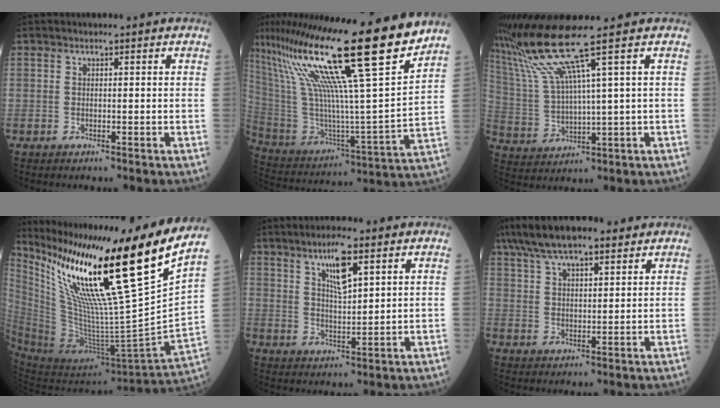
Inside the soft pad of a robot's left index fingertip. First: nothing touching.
{"total": 27.7, "force": [19.6, -0.6, 19.5], "torque": [-0.363, -0.021, 0.331]}
{"total": 9.5, "force": [7.0, -2.7, 5.8], "torque": [-0.131, 0.000, 0.148]}
{"total": 31.3, "force": [20.7, -2.4, 23.3], "torque": [-0.399, -0.073, 0.342]}
{"total": 6.4, "force": [3.6, 1.2, 5.1], "torque": [-0.100, 0.001, 0.066]}
{"total": 12.3, "force": [9.2, 3.7, 7.4], "torque": [-0.147, 0.040, 0.162]}